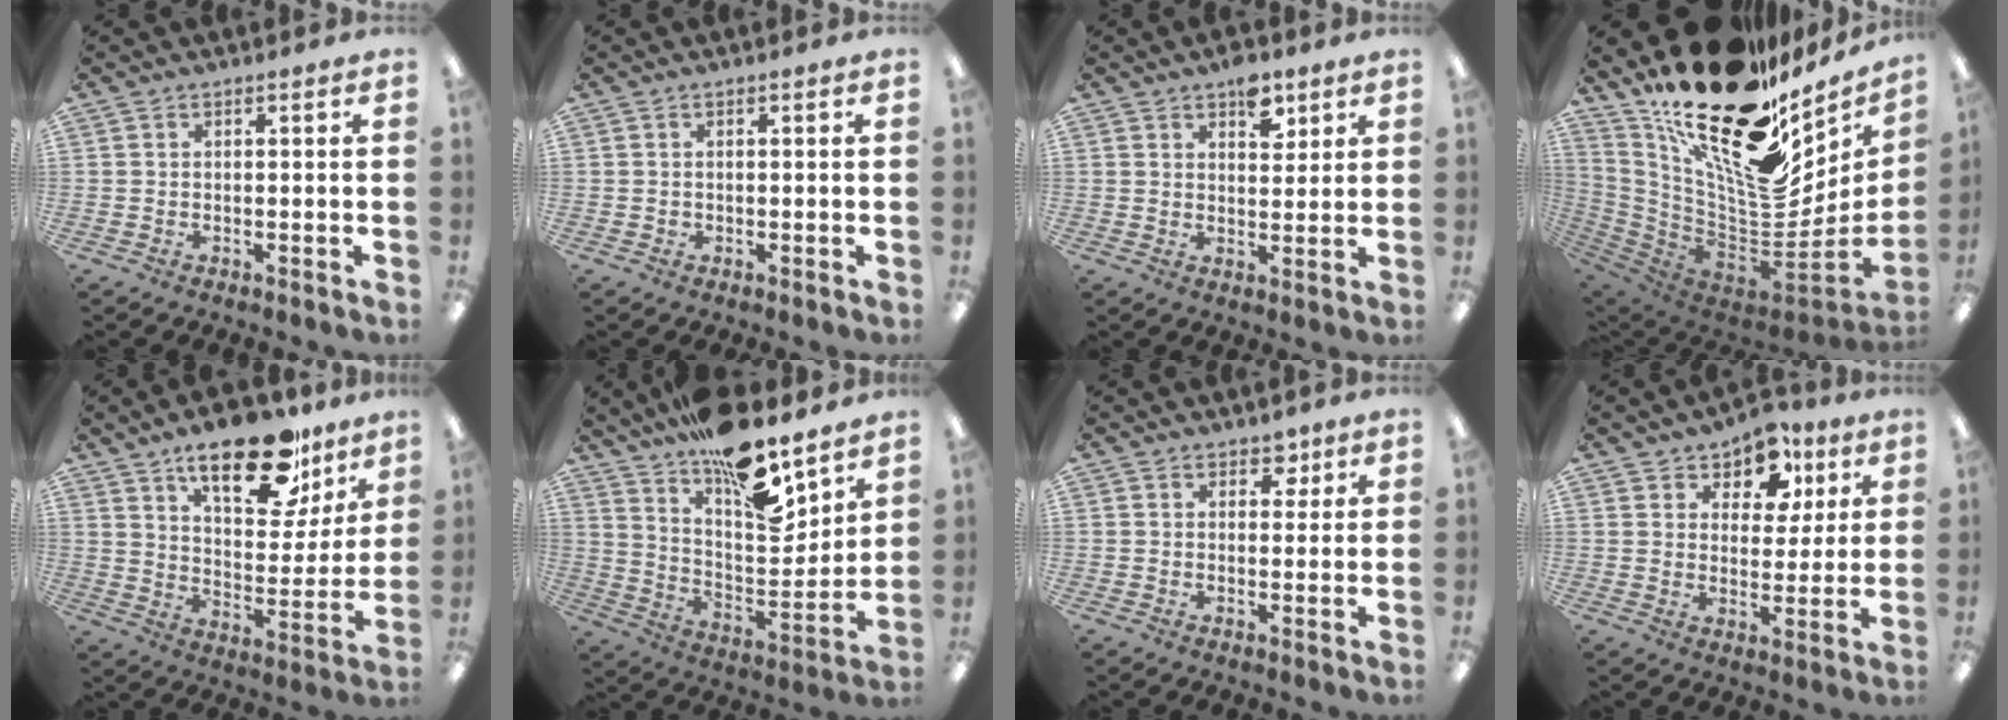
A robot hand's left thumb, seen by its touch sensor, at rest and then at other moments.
{"total": 0.6, "force": [0.2, 0.5, 0.1], "torque": [-0.003, 0.005, 0.002]}
{"total": 6.9, "force": [4.2, 3.8, 4.0], "torque": [-0.032, -0.022, 0.067]}
{"total": 26.6, "force": [15.8, 11.7, 18.0], "torque": [-0.312, -0.120, 0.286]}
{"total": 22.5, "force": [15.2, 9.5, 13.7], "torque": [-0.196, -0.085, 0.251]}
{"total": 17.2, "force": [13.4, 5.3, 9.5], "torque": [-0.151, -0.105, 0.230]}
{"total": 3.8, "force": [2.5, 2.4, 1.6], "torque": [-0.005, -0.010, 0.040]}
{"total": 9.7, "force": [6.6, 6.0, 3.7], "torque": [-0.058, -0.032, 0.119]}